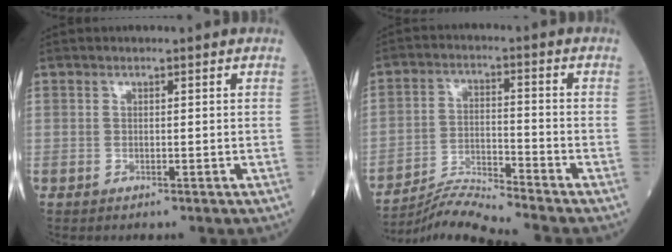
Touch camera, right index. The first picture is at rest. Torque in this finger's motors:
{"motor_torque": [0.00, -0.37, 0.05, -0.01]}